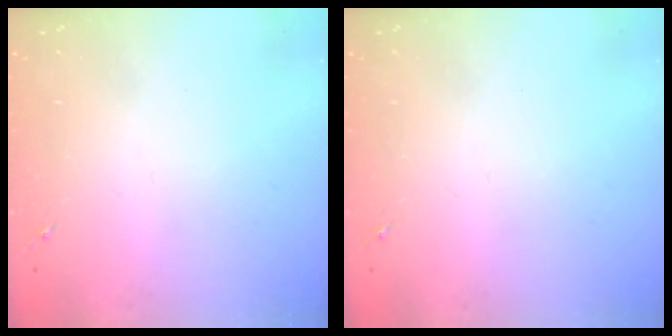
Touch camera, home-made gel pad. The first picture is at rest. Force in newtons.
{"total": 0.0}